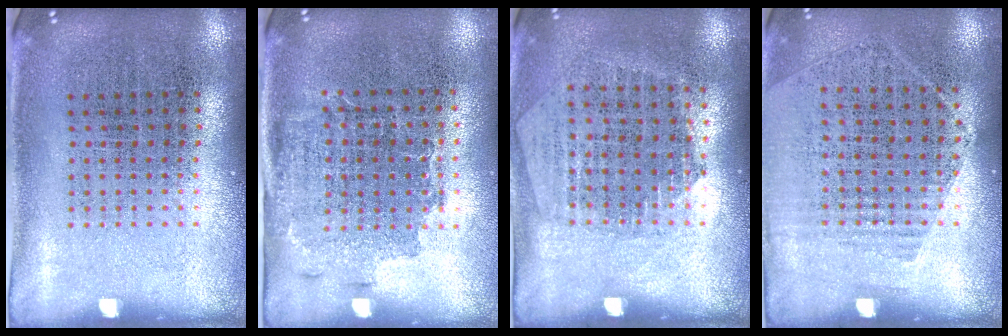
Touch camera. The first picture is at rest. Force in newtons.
{"total": 1.5, "press": 1.2, "slide": 0.9}
{"total": 1.3, "press": 1.2, "slide": 0.5}
{"total": 1.3, "press": 1.0, "slide": 0.8}